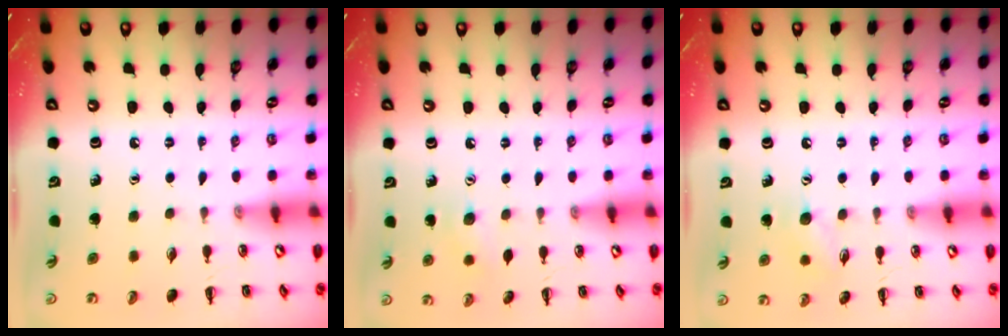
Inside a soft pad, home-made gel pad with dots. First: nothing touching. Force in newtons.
{"total": 7.7, "press": 7.5, "slide": 2.0}
{"total": 6.5, "press": 6.5, "slide": 0.7}